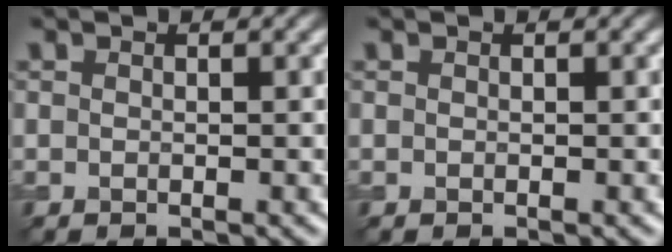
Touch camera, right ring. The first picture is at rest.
{"total": 0.0}